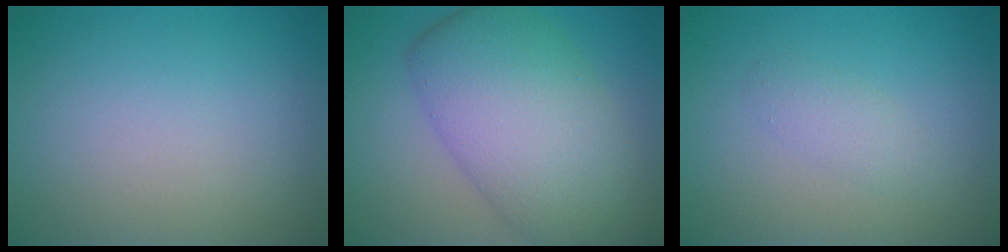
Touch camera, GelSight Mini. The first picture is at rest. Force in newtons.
{"total": 10.5, "press": 10.4, "slide": 0.7}
{"total": 1.5, "press": 1.5, "slide": 0.1}